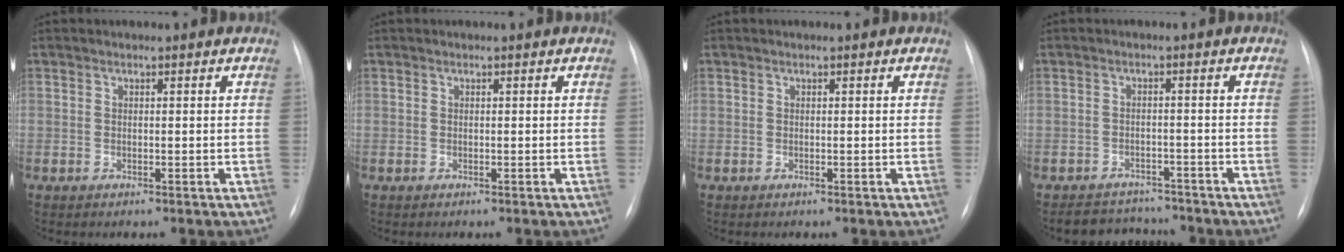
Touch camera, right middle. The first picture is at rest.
{"total": 0.0}
{"total": 0.0}
{"total": 6.2, "force": [-5.8, 2.2, 0.3], "torque": [0.001, 0.010, -0.081]}